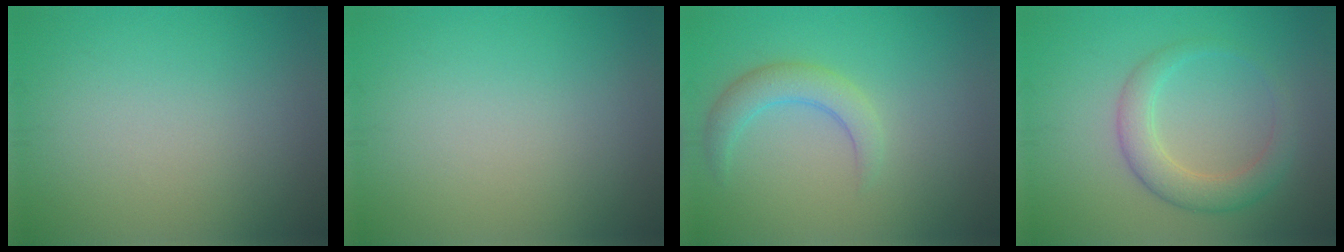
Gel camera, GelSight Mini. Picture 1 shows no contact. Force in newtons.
{"total": 0.0}
{"total": 2.9, "press": 2.9, "slide": 0.2}
{"total": 3.7, "press": 3.7, "slide": 0.3}